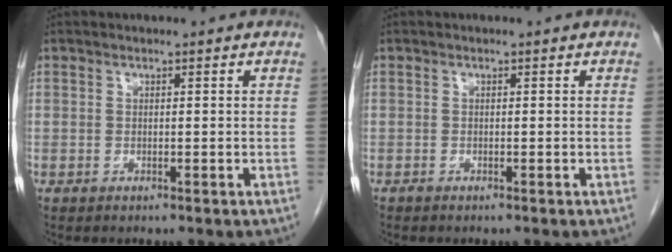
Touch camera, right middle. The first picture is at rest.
{"total": 0.0}